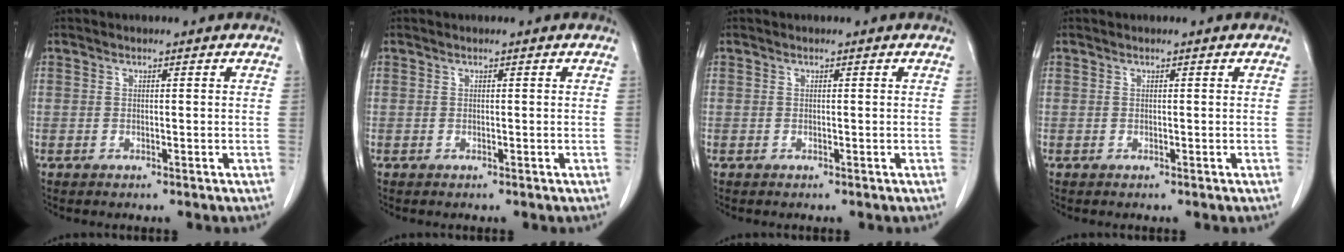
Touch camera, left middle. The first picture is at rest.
{"total": 0.0}
{"total": 0.0}
{"total": 0.0}